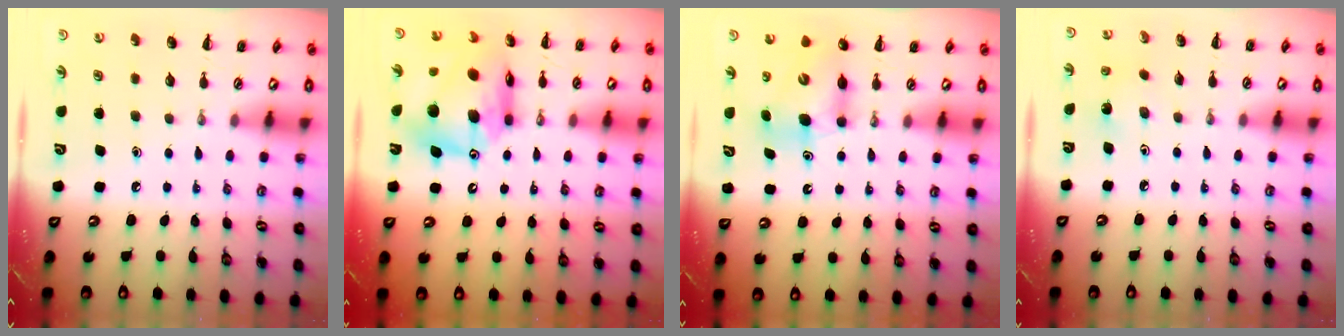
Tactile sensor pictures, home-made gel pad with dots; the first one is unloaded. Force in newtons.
{"total": 15.1, "press": 14.4, "slide": 4.5}
{"total": 7.1, "press": 7.0, "slide": 0.8}
{"total": 2.7, "press": 2.5, "slide": 0.9}